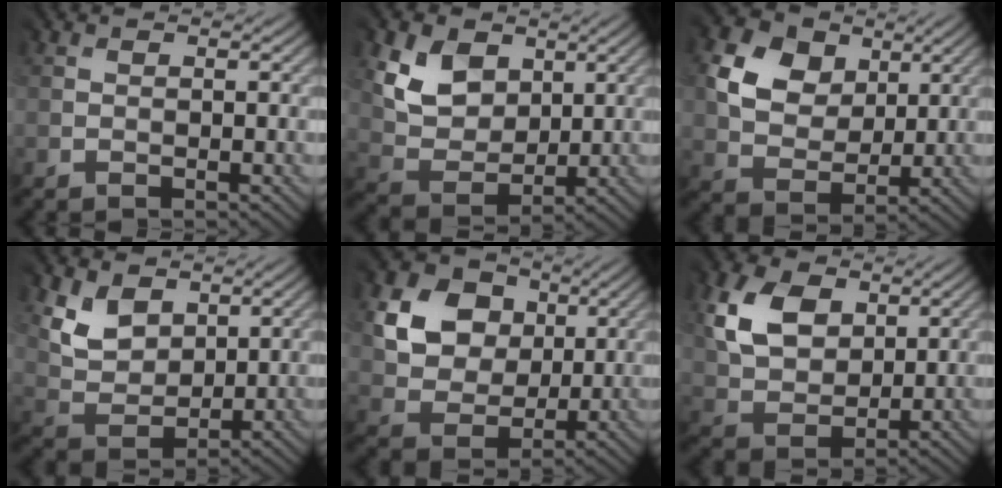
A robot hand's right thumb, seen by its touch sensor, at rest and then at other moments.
{"total": 7.3, "force": [3.5, 5.6, 3.3], "torque": [-0.099, -0.007, 0.061]}
{"total": 9.2, "force": [4.2, 7.0, 4.4], "torque": [-0.120, 0.020, 0.066]}
{"total": 5.6, "force": [3.5, 3.8, 2.1], "torque": [-0.078, -0.009, 0.063]}
{"total": 9.8, "force": [3.8, 8.0, 4.3], "torque": [-0.117, 0.016, 0.063]}
{"total": 8.5, "force": [3.6, 6.1, 4.7], "torque": [-0.134, 0.010, 0.068]}